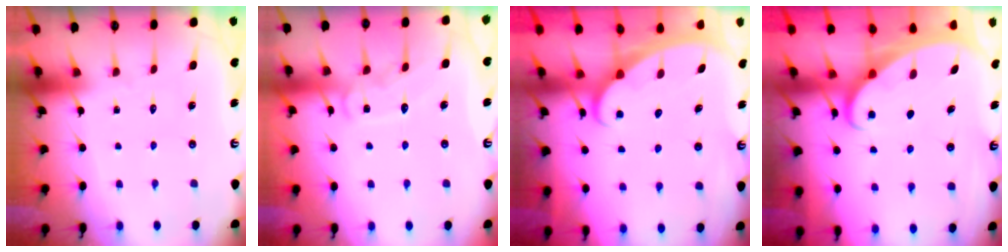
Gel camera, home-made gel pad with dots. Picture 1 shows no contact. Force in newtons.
{"total": 9.2, "press": 9.2, "slide": 0.7}
{"total": 2.3, "press": 2.3, "slide": 0.4}
{"total": 2.1, "press": 2.1, "slide": 0.3}